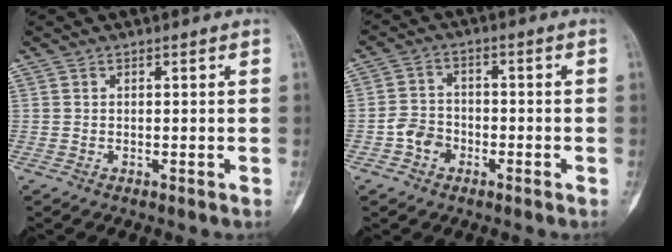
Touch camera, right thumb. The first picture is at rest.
{"total": 4.9, "force": [-2.1, 3.9, 2.1], "torque": [-0.018, 0.021, -0.044]}